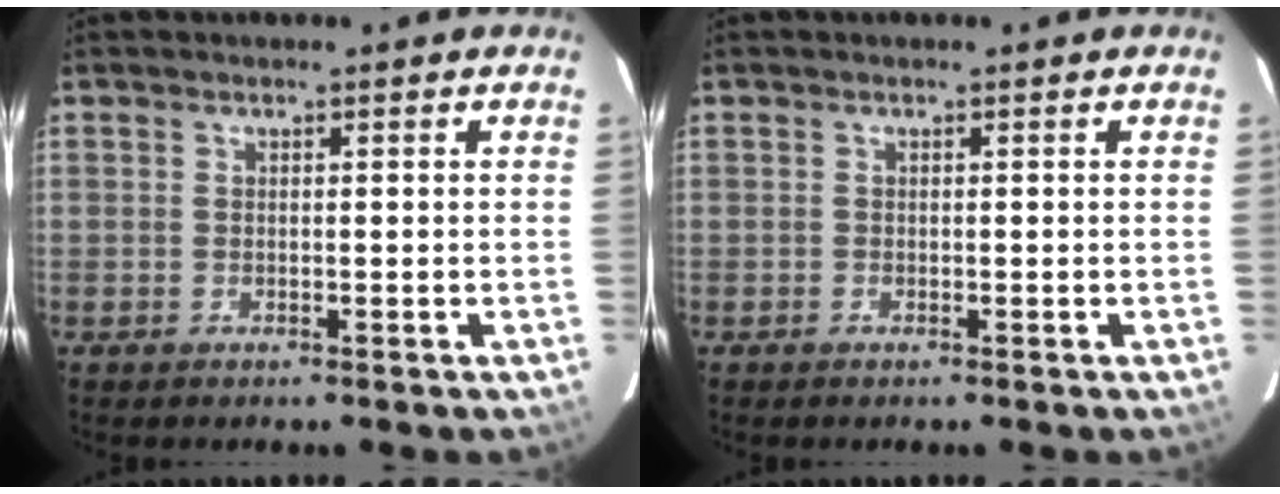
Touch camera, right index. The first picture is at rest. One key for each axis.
{"total": 0.0}